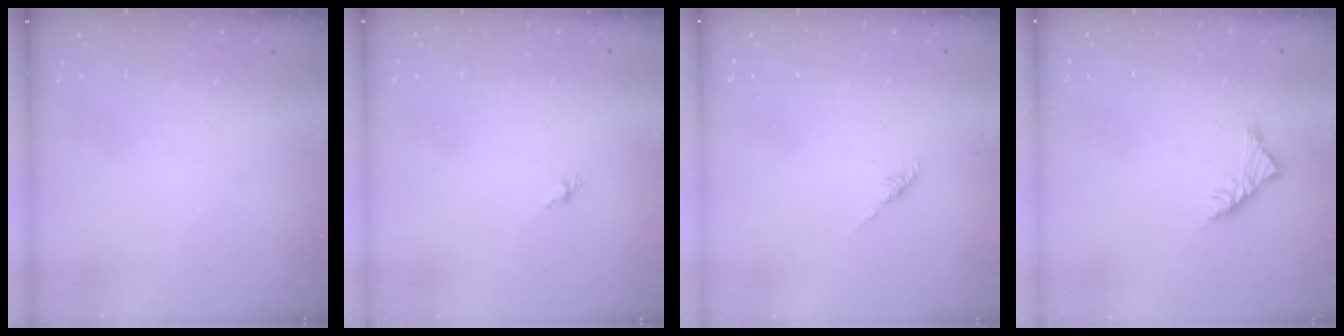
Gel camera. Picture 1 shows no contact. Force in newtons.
{"total": 1.5, "press": 1.4, "slide": 0.6}
{"total": 1.2, "press": 1.1, "slide": 0.5}
{"total": 3.5, "press": 3.4, "slide": 1.0}